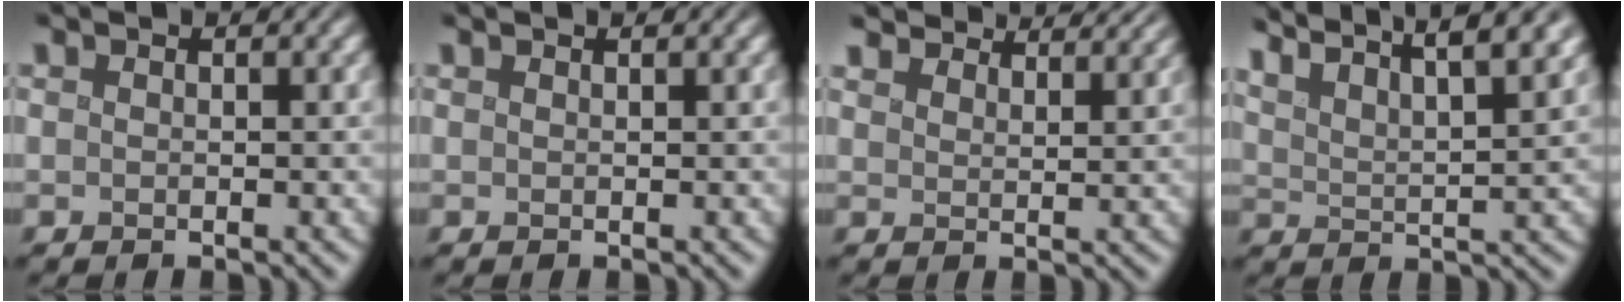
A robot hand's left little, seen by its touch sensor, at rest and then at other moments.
{"total": 0.6, "force": [0.4, 0.2, 0.3], "torque": [0.001, 0.002, 0.000]}
{"total": 6.7, "force": [6.4, 1.2, 1.5], "torque": [-0.023, 0.009, 0.082]}
{"total": 11.2, "force": [8.6, 3.1, 6.4], "torque": [-0.114, 0.031, 0.103]}